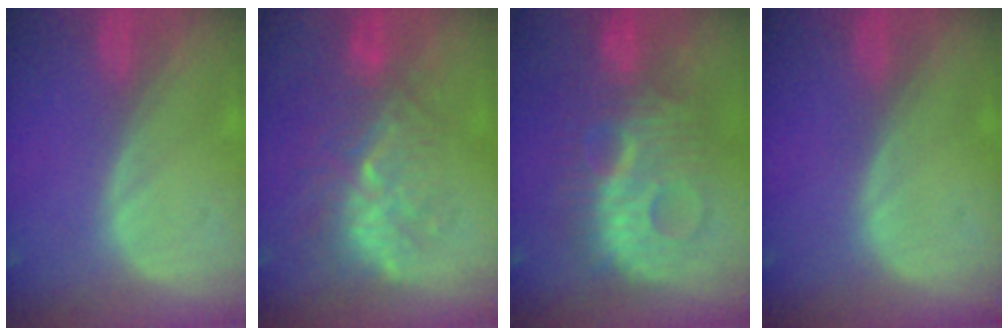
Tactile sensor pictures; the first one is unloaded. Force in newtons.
{"total": 9.1, "press": 8.4, "slide": 3.4}
{"total": 10.6, "press": 10.6, "slide": 0.3}
{"total": 0.0}